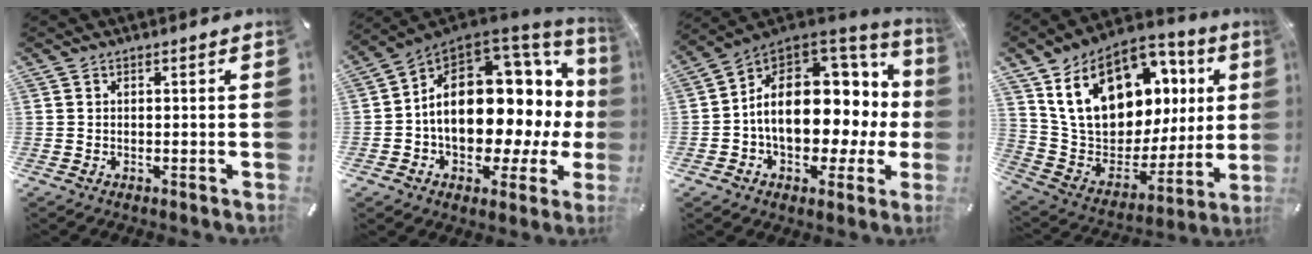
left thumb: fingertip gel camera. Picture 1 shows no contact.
{"total": 19.2, "force": [0.9, 12.2, 14.8], "torque": [-0.227, -0.040, 0.017]}
{"total": 16.7, "force": [0.6, 11.6, 12.0], "torque": [-0.186, -0.027, 0.016]}
{"total": 21.7, "force": [9.1, 14.7, 13.1], "torque": [-0.234, -0.043, 0.169]}